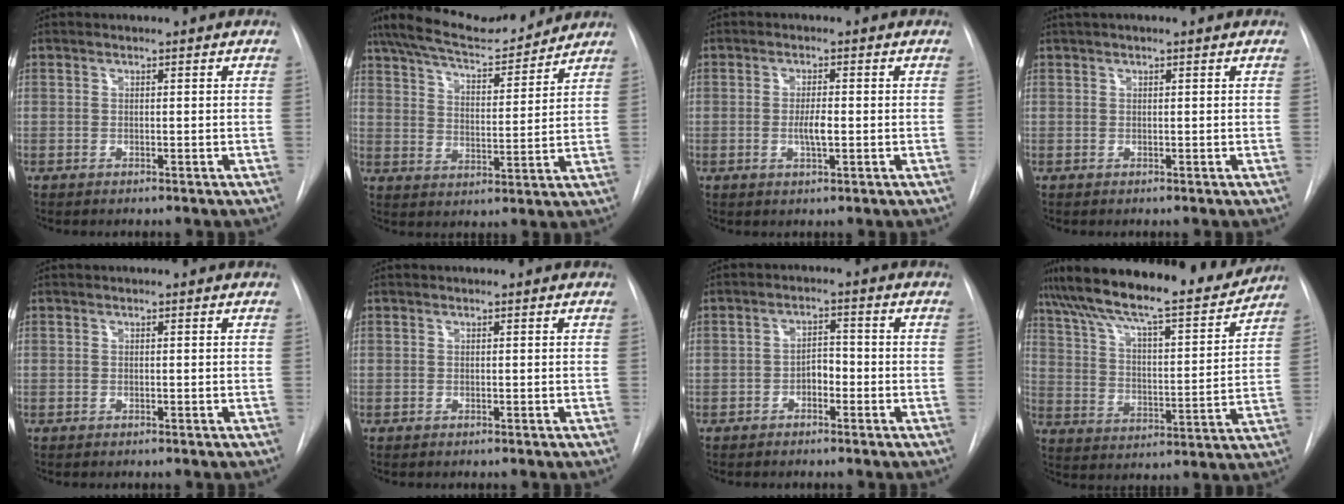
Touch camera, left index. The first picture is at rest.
{"total": 15.5, "force": [13.7, 3.0, 6.5], "torque": [-0.114, 0.017, 0.220]}
{"total": 2.7, "force": [-0.4, 0.5, 2.7], "torque": [-0.052, -0.002, -0.005]}
{"total": 2.9, "force": [2.2, 0.3, 1.9], "torque": [-0.030, 0.032, 0.035]}
{"total": 0.0}
{"total": 0.0}
{"total": 2.7, "force": [-1.2, 1.5, 1.8], "torque": [-0.022, 0.010, -0.023]}
{"total": 19.9, "force": [17.8, 2.0, 8.6], "torque": [-0.149, -0.002, 0.271]}